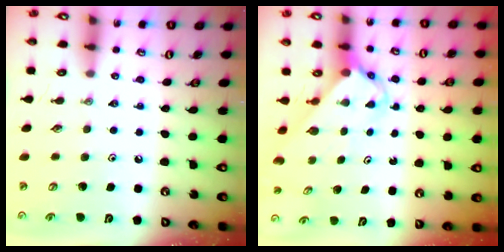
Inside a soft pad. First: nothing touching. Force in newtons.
{"total": 2.7, "press": 2.7, "slide": 0.2}